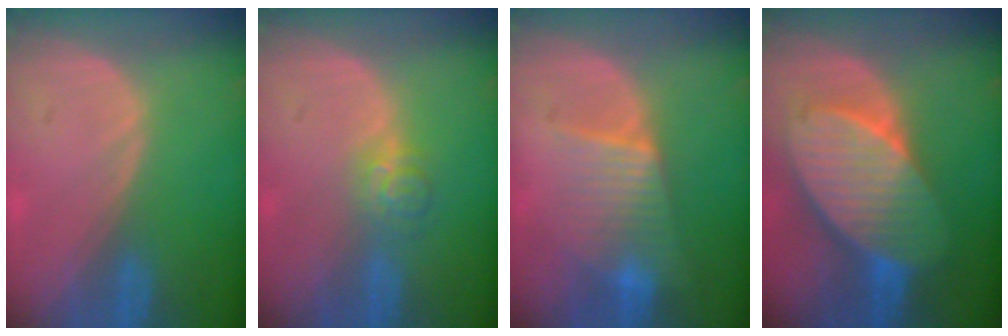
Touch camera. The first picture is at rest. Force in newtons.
{"total": 3.5, "press": 3.5, "slide": 0.2}
{"total": 6.3, "press": 6.2, "slide": 0.8}
{"total": 10.6, "press": 10.6, "slide": 0.7}